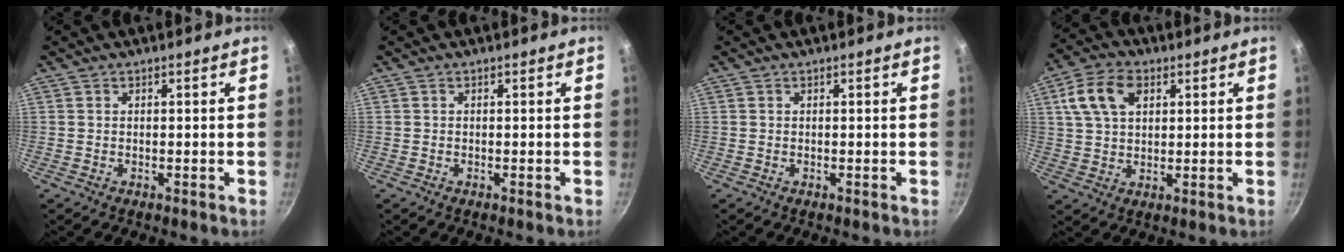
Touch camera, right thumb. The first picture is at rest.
{"total": 0.0}
{"total": 0.0}
{"total": 9.9, "force": [3.5, 6.3, 6.8], "torque": [-0.125, 0.007, 0.063]}